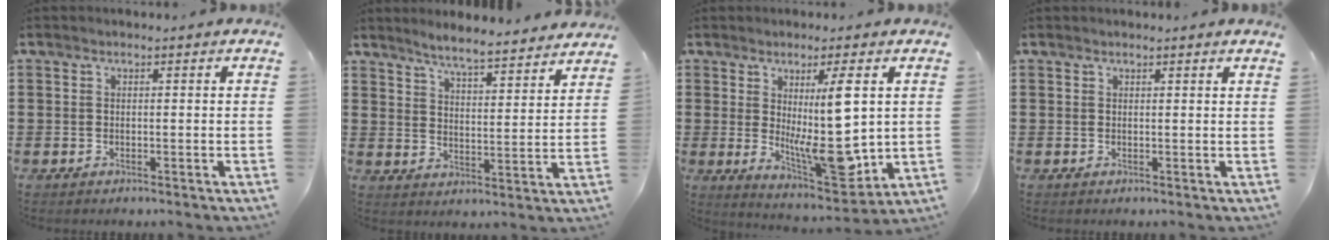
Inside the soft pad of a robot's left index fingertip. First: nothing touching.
{"total": 4.8, "force": [4.6, -0.4, 1.0], "torque": [-0.042, -0.034, 0.077]}
{"total": 10.6, "force": [1.2, 2.8, 10.1], "torque": [-0.177, -0.026, 0.015]}
{"total": 0.7, "force": [0.7, -0.1, 0.1], "torque": [-0.003, -0.003, 0.013]}